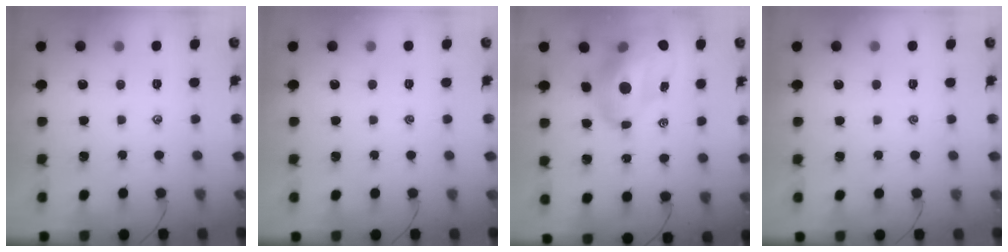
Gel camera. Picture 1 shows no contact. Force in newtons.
{"total": 0.0}
{"total": 15.9, "press": 15.2, "slide": 4.5}
{"total": 0.0}